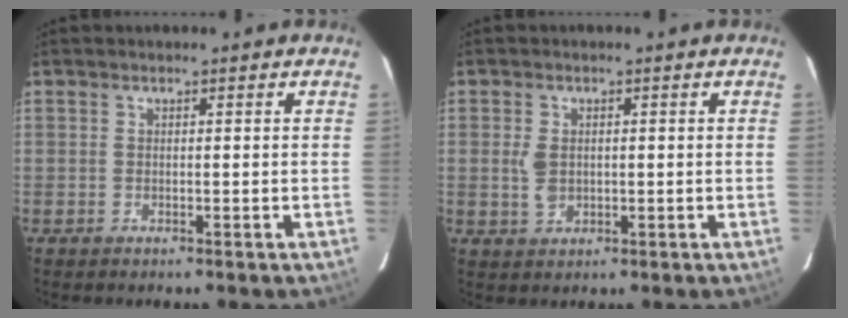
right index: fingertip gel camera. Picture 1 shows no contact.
{"total": 3.0, "force": [0.0, 1.9, 2.3], "torque": [-0.050, 0.000, 0.006]}